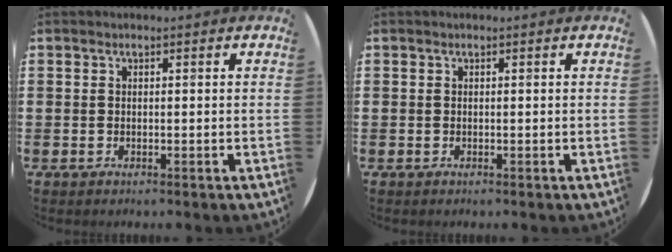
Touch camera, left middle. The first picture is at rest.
{"total": 0.0}